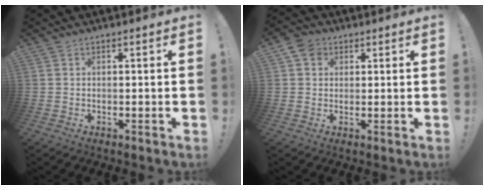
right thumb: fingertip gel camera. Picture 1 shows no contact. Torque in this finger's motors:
{"motor_torque": [-0.10, 0.21, 0.22, 0.05, -0.01]}